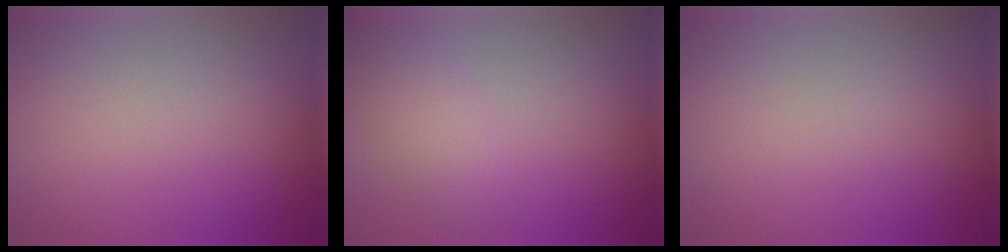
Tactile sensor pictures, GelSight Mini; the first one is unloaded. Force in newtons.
{"total": 2.9, "press": 2.9, "slide": 0.2}
{"total": 0.0}